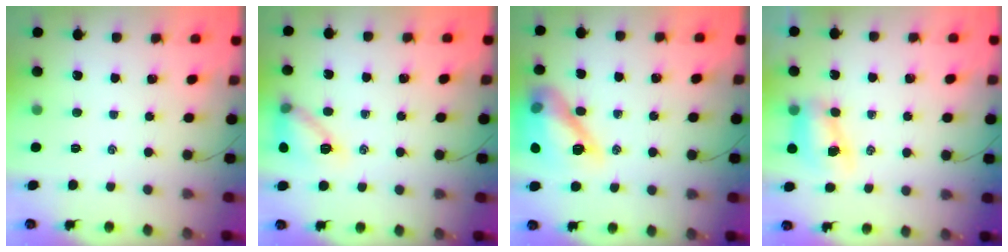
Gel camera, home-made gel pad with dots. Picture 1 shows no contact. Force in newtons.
{"total": 12.7, "press": 12.7, "slide": 0.9}
{"total": 15.8, "press": 15.6, "slide": 2.2}
{"total": 7.8, "press": 7.7, "slide": 1.1}